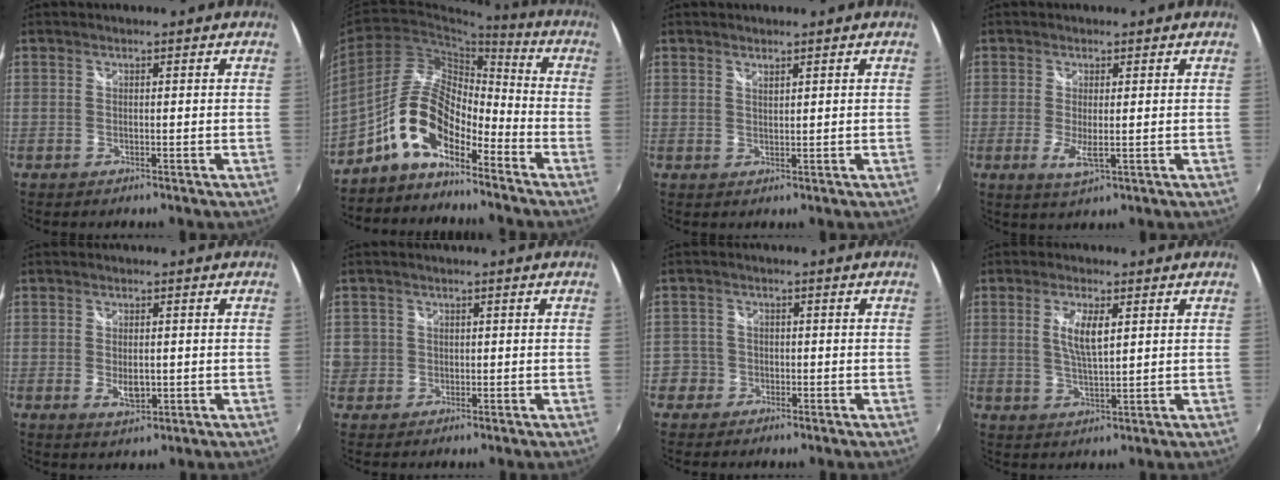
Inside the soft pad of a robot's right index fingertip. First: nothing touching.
{"total": 11.5, "force": [-7.3, 4.7, 7.5], "torque": [-0.154, 0.014, -0.143]}
{"total": 1.2, "force": [1.1, 0.2, 0.6], "torque": [-0.008, 0.000, 0.018]}
{"total": 3.6, "force": [-0.5, 0.8, 3.5], "torque": [-0.070, -0.011, -0.009]}
{"total": 3.9, "force": [-0.6, 2.2, 3.2], "torque": [-0.054, -0.008, -0.006]}
{"total": 4.3, "force": [0.0, 4.2, 0.8], "torque": [-0.017, 0.006, 0.004]}
{"total": 4.4, "force": [-2.0, 3.9, 0.3], "torque": [-0.013, 0.020, -0.040]}
{"total": 5.5, "force": [1.5, 1.5, 5.1], "torque": [-0.097, -0.004, 0.030]}